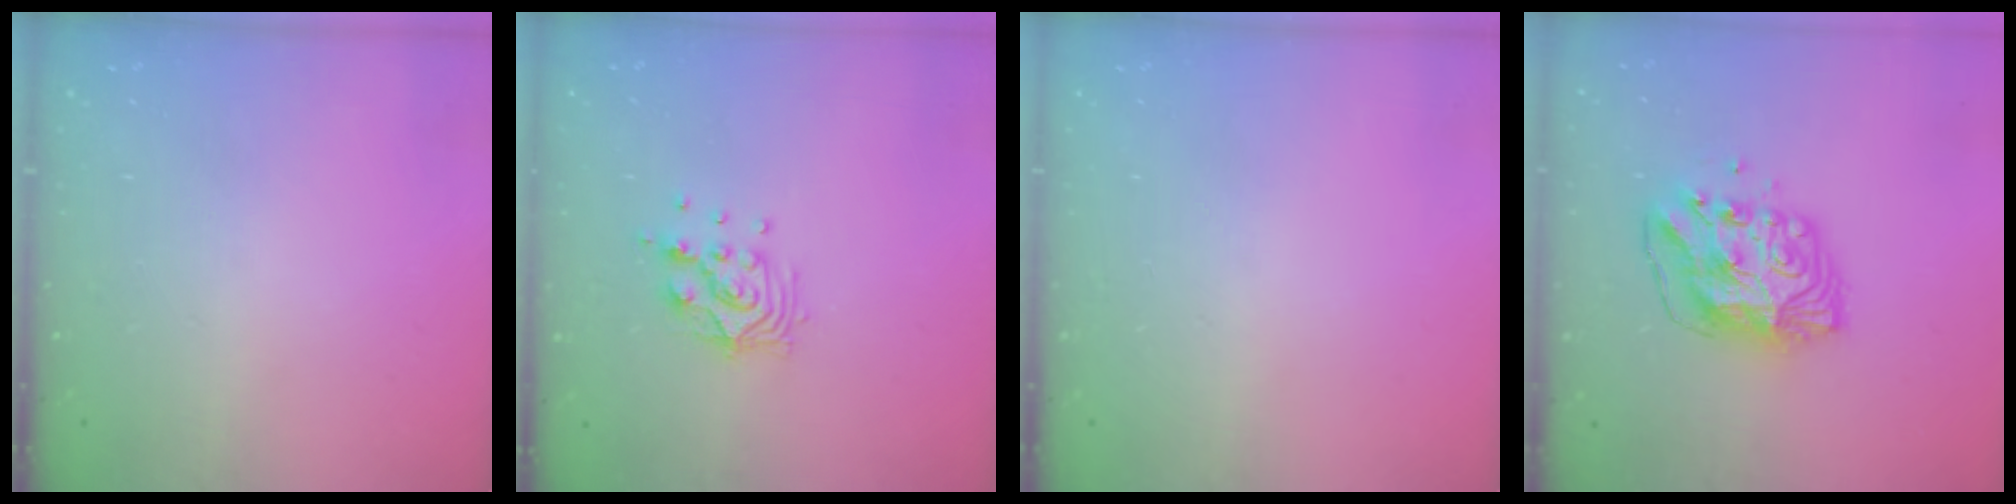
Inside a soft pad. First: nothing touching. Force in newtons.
{"total": 9.7, "press": 9.6, "slide": 0.8}
{"total": 0.0}
{"total": 11.2, "press": 11.2, "slide": 1.1}